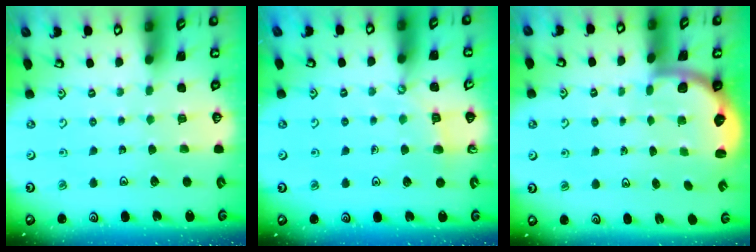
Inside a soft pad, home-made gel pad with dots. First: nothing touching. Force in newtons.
{"total": 3.7, "press": 3.6, "slide": 0.5}
{"total": 2.3, "press": 2.0, "slide": 1.2}